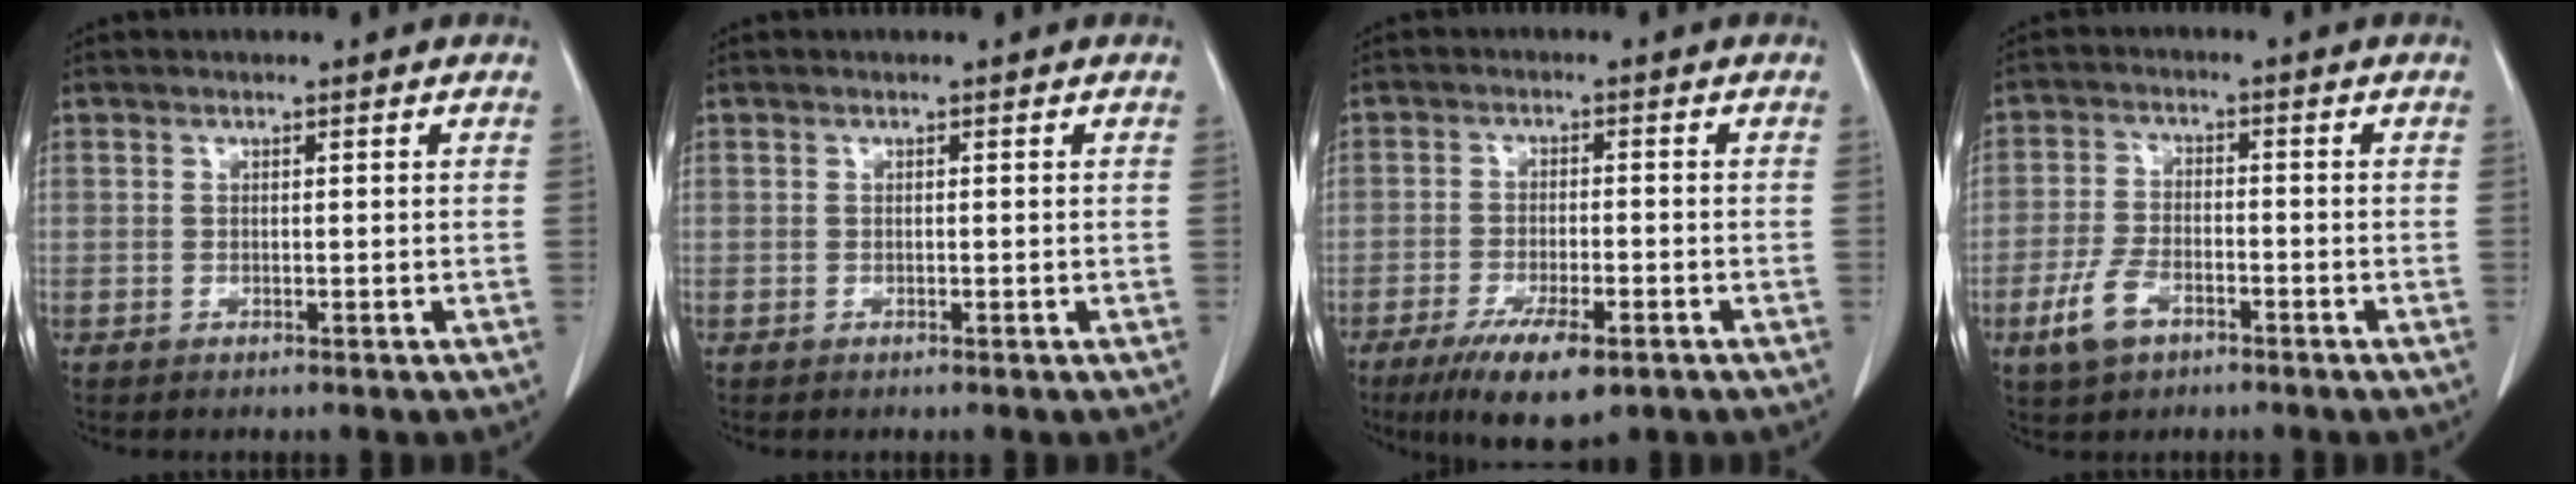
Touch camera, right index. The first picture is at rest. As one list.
[{"total": 0.0}, {"total": 9.1, "force": [-5.4, 2.3, 6.9], "torque": [-0.118, -0.017, -0.084]}, {"total": 5.5, "force": [-3.1, 2.8, 3.6], "torque": [-0.082, -0.001, -0.054]}]